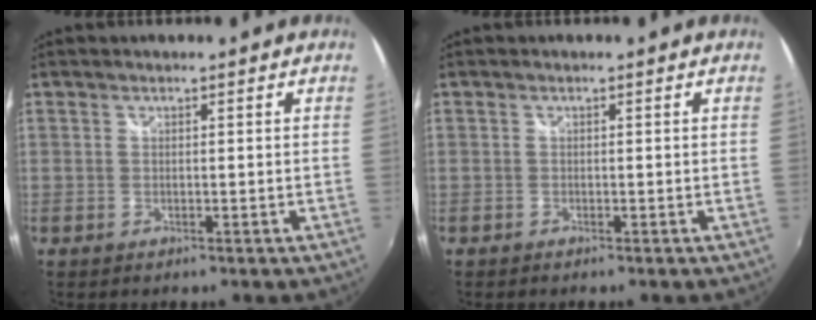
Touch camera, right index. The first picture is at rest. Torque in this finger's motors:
{"motor_torque": [-2.13, -0.01, -1.06, -0.21]}